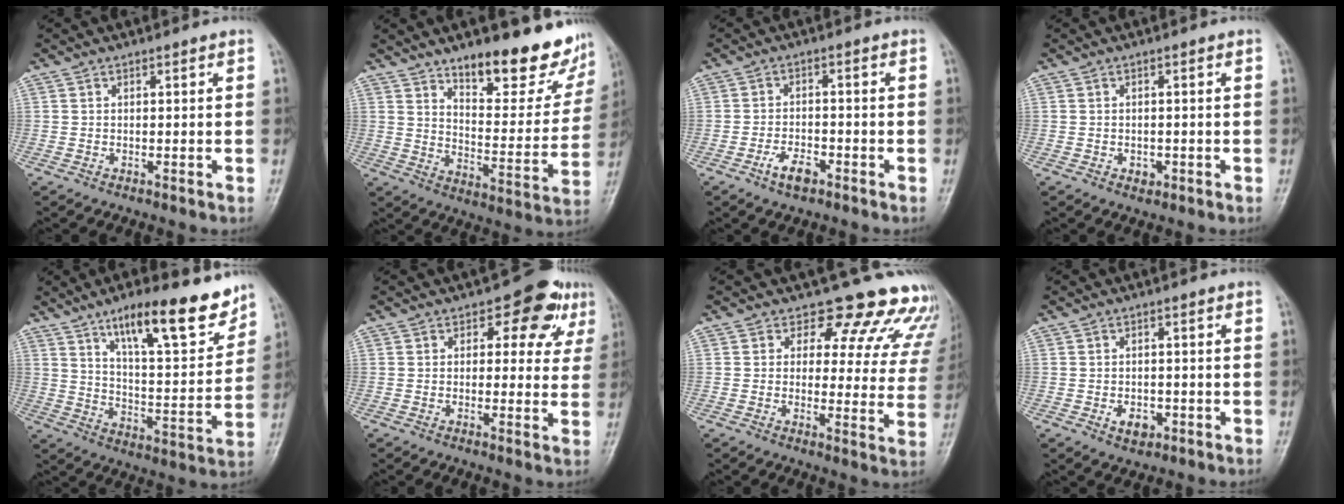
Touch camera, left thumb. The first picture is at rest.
{"total": 19.0, "force": [13.8, 6.8, 11.2], "torque": [-0.099, -0.097, 0.201]}
{"total": 4.4, "force": [-2.6, 2.1, 2.9], "torque": [-0.050, 0.015, -0.047]}
{"total": 1.7, "force": [-0.6, 1.3, 0.9], "torque": [-0.004, 0.002, -0.006]}
{"total": 17.7, "force": [11.8, 4.9, 12.3], "torque": [-0.152, -0.067, 0.193]}
{"total": 8.3, "force": [3.5, 5.2, 5.5], "torque": [-0.018, -0.003, 0.034]}
{"total": 14.6, "force": [12.9, 6.1, 3.0], "torque": [0.027, -0.088, 0.121]}
{"total": 3.6, "force": [-1.3, 2.6, 2.2], "torque": [-0.023, 0.004, -0.017]}